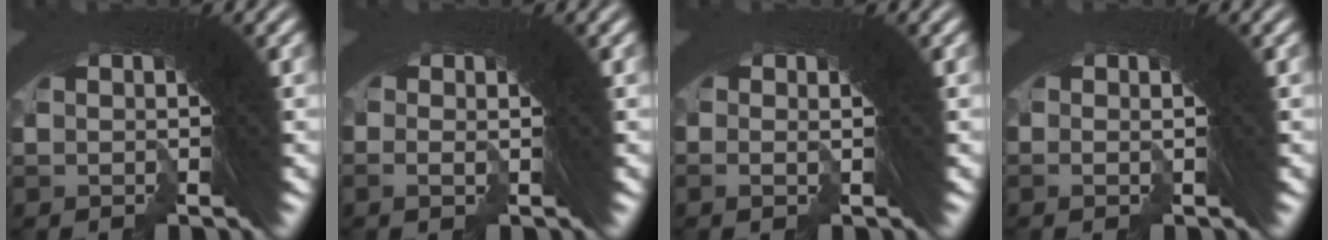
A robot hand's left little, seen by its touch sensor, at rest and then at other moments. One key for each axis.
{"total": 0.7, "fx": -0.3, "fy": 0.3, "fz": 0.6, "tx": -0.004, "ty": 0.003, "tz": -0.009}
{"total": 0.7, "fx": -0.4, "fy": 0.0, "fz": 0.5, "tx": -0.004, "ty": 0.001, "tz": -0.011}
{"total": 0.6, "fx": -0.5, "fy": -0.2, "fz": 0.2, "tx": 0.001, "ty": 0.000, "tz": -0.011}